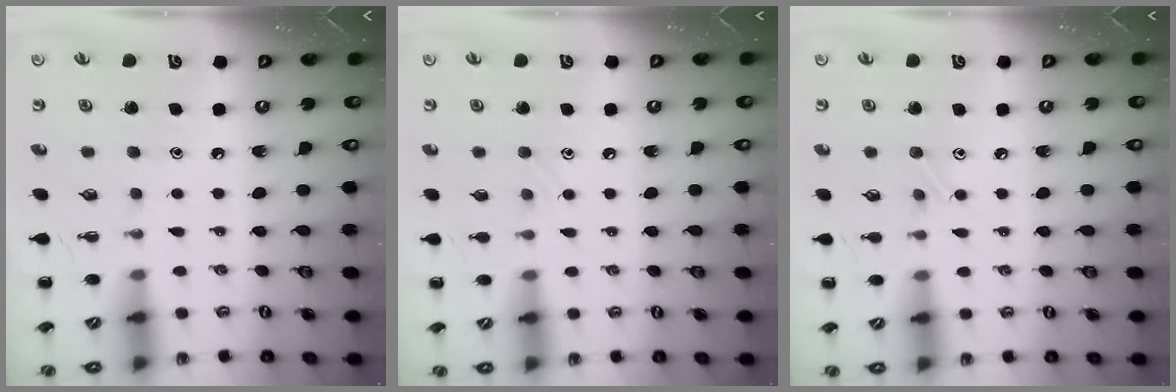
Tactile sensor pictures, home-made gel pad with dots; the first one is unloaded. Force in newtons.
{"total": 4.0, "press": 3.8, "slide": 1.2}
{"total": 5.3, "press": 5.1, "slide": 1.6}